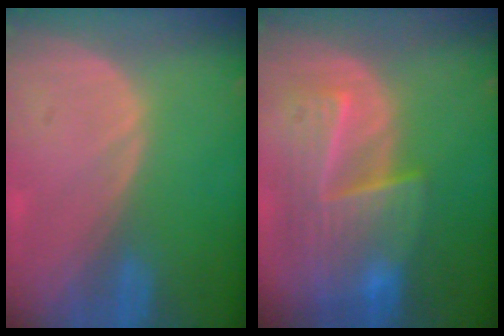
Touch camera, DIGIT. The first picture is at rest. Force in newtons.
{"total": 9.3, "press": 8.3, "slide": 4.2}